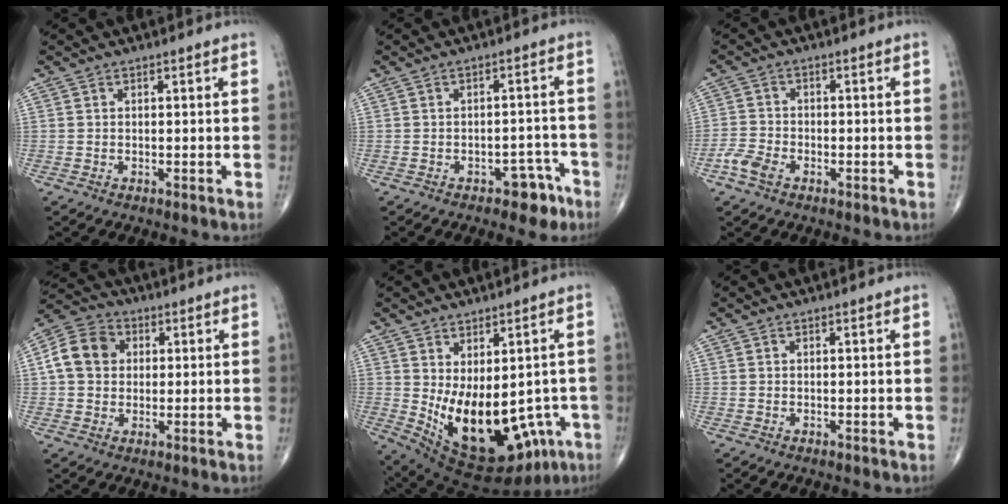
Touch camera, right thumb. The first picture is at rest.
{"total": 5.1, "force": [-3.2, 2.9, 2.7], "torque": [-0.012, 0.034, -0.037]}
{"total": 4.1, "force": [-2.3, 2.5, 2.3], "torque": [-0.052, 0.011, -0.047]}
{"total": 9.5, "force": [1.6, 7.8, 5.2], "torque": [-0.081, 0.016, 0.018]}
{"total": 20.0, "force": [-4.7, 10.9, 16.1], "torque": [-0.232, -0.014, -0.035]}
{"total": 0.0}